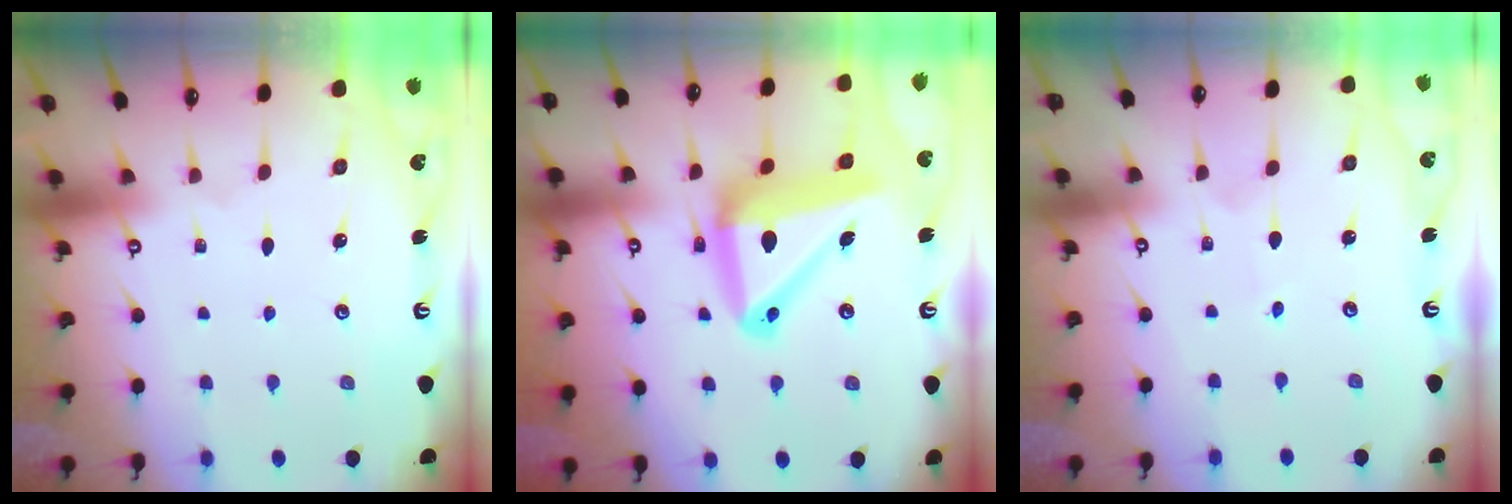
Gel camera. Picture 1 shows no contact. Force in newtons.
{"total": 16.7, "press": 16.5, "slide": 2.4}
{"total": 1.5, "press": 1.5, "slide": 0.1}